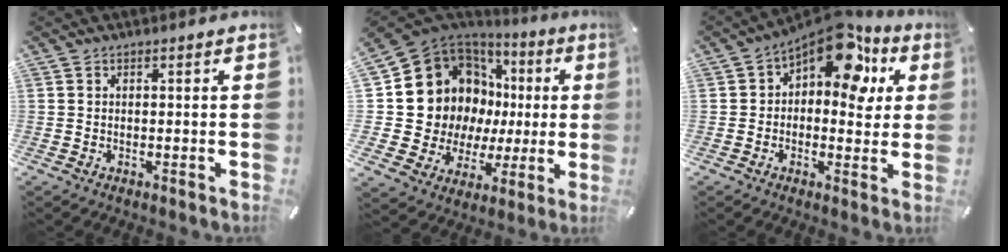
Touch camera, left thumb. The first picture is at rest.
{"total": 16.0, "force": [4.6, 13.8, 6.6], "torque": [-0.127, -0.060, 0.115]}
{"total": 16.2, "force": [8.9, 8.8, 10.3], "torque": [-0.141, -0.053, 0.152]}